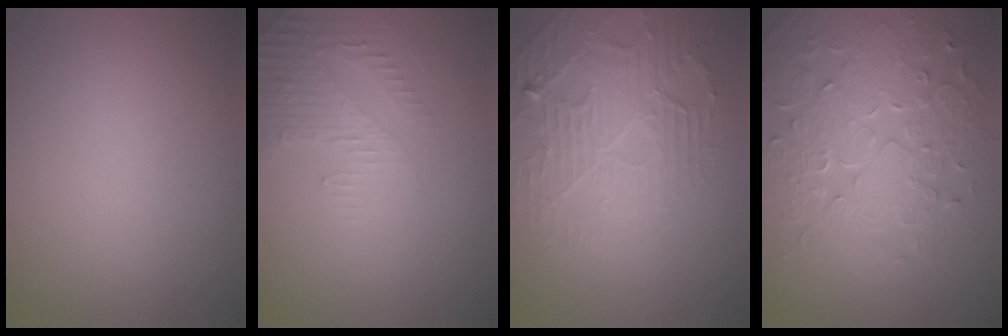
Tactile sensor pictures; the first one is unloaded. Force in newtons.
{"total": 3.0, "press": 2.9, "slide": 0.8}
{"total": 3.8, "press": 3.4, "slide": 1.6}
{"total": 8.6, "press": 6.1, "slide": 6.1}